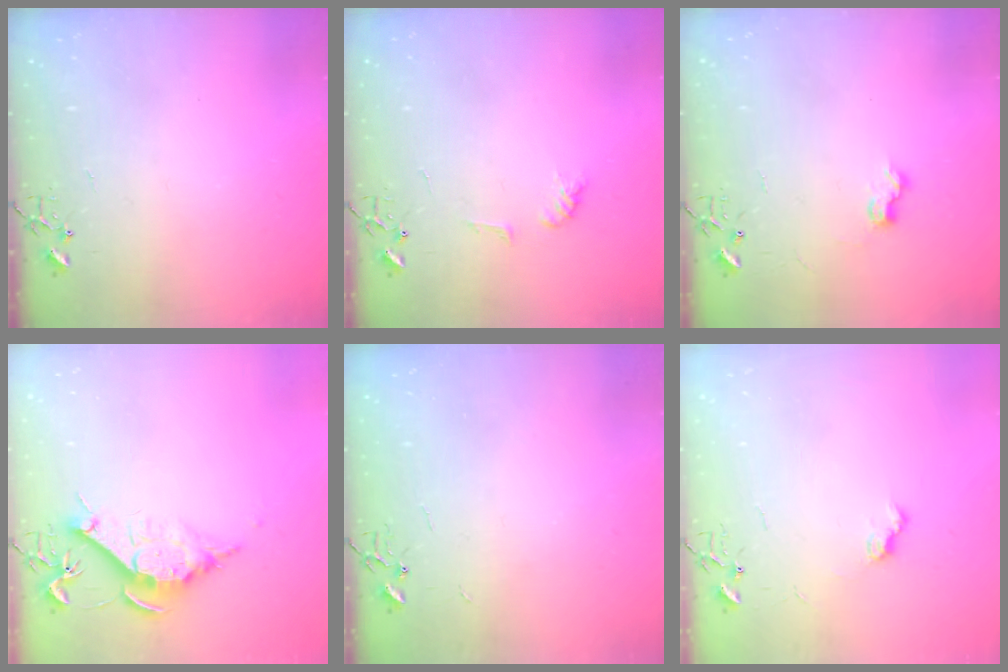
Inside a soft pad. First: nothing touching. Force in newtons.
{"total": 5.9, "press": 5.9, "slide": 0.6}
{"total": 7.2, "press": 7.2, "slide": 0.6}
{"total": 10.8, "press": 10.8, "slide": 0.1}
{"total": 2.2, "press": 2.2, "slide": 0.3}
{"total": 6.4, "press": 6.4, "slide": 0.8}